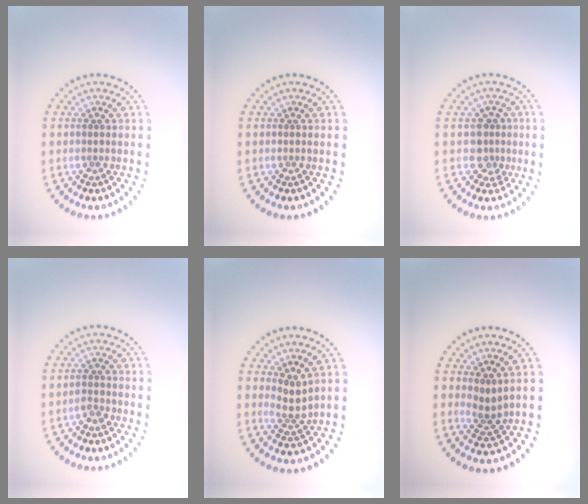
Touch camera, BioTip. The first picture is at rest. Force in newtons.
{"total": 0.0}
{"total": 2.1, "press": 1.8, "slide": 1.1}
{"total": 1.1, "press": 0.8, "slide": 0.8}
{"total": 2.1, "press": 1.5, "slide": 1.5}
{"total": 1.9, "press": 1.2, "slide": 1.4}